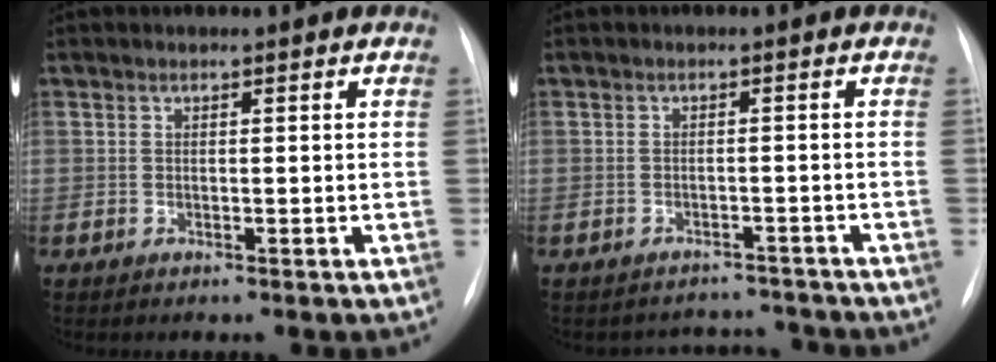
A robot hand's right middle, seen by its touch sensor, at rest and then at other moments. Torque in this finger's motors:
{"motor_torque": [-0.09, 0.02, -0.12, -0.01]}